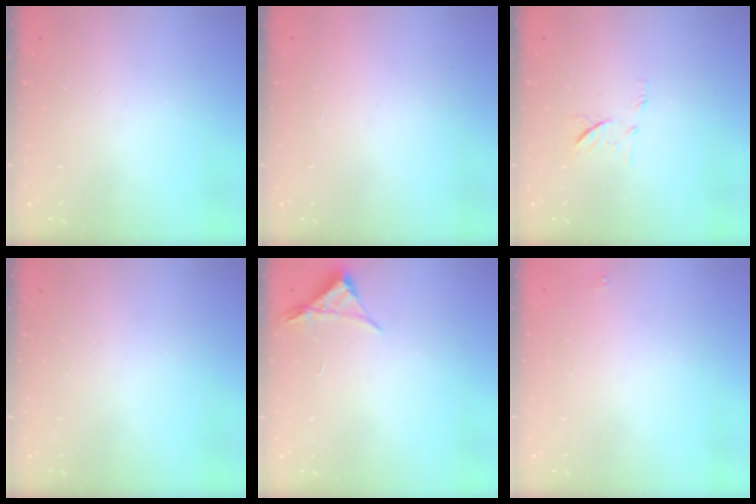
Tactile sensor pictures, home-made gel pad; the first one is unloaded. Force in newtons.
{"total": 1.5, "press": 1.5, "slide": 0.1}
{"total": 6.7, "press": 6.6, "slide": 1.0}
{"total": 0.0}
{"total": 3.5, "press": 3.5, "slide": 0.6}
{"total": 1.8, "press": 1.7, "slide": 0.1}